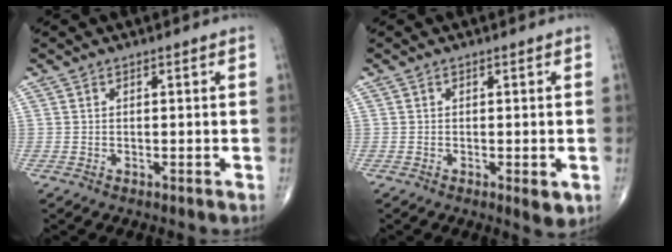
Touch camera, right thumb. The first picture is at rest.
{"total": 2.6, "force": [-0.7, 0.8, 2.3], "torque": [-0.028, -0.007, -0.009]}